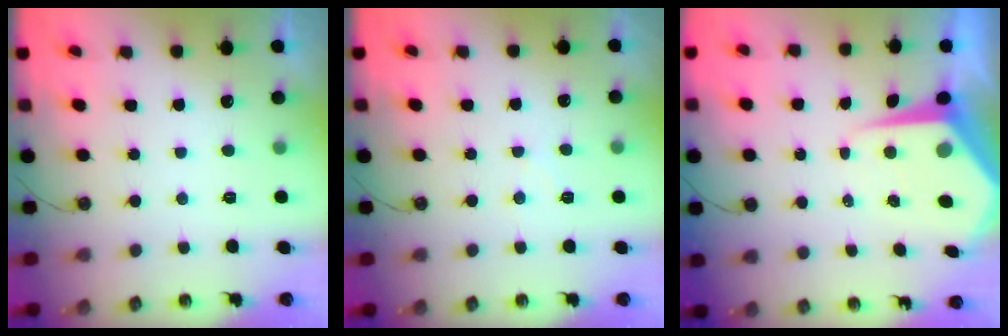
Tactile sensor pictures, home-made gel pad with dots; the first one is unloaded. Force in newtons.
{"total": 4.7, "press": 4.7, "slide": 0.6}
{"total": 9.0, "press": 9.0, "slide": 0.9}